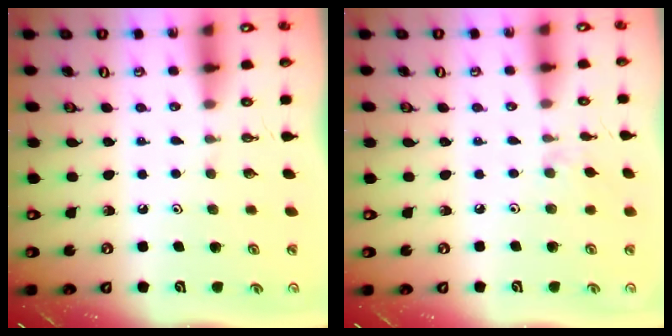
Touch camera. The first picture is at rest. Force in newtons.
{"total": 1.5, "press": 1.4, "slide": 0.4}